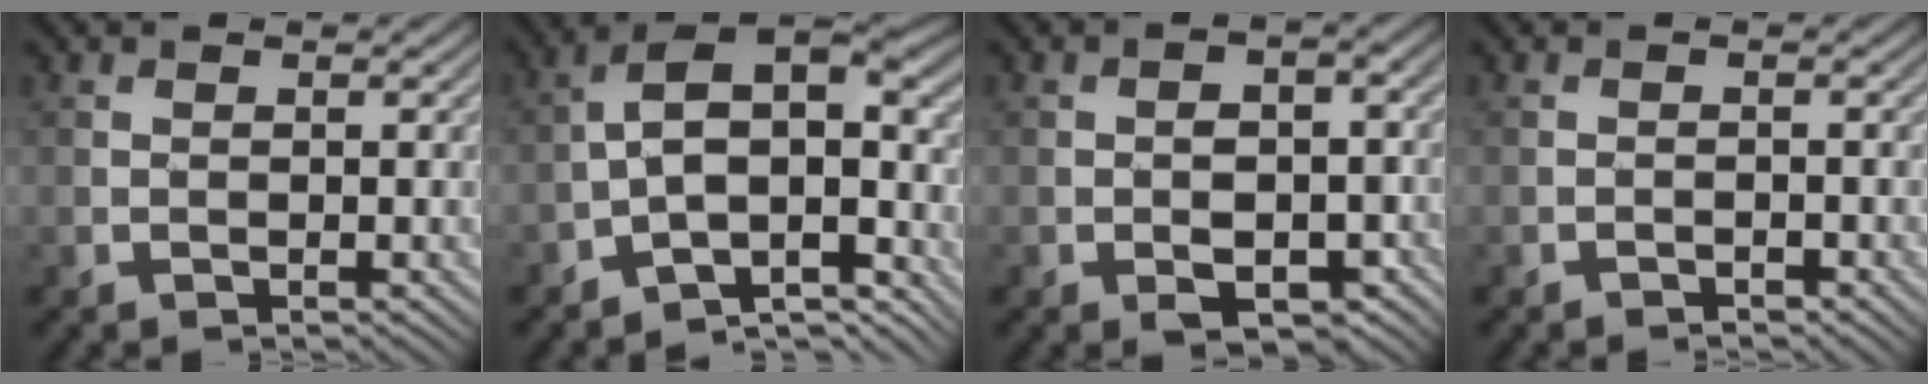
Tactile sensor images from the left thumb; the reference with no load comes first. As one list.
[{"total": 12.0, "force": [-4.1, 5.4, 9.9], "torque": [-0.158, 0.008, -0.069]}, {"total": 7.2, "force": [-2.4, 4.6, 5.0], "torque": [-0.065, -0.019, -0.023]}, {"total": 1.0, "force": [-0.9, 0.2, 0.3], "torque": [-0.006, 0.000, -0.019]}]